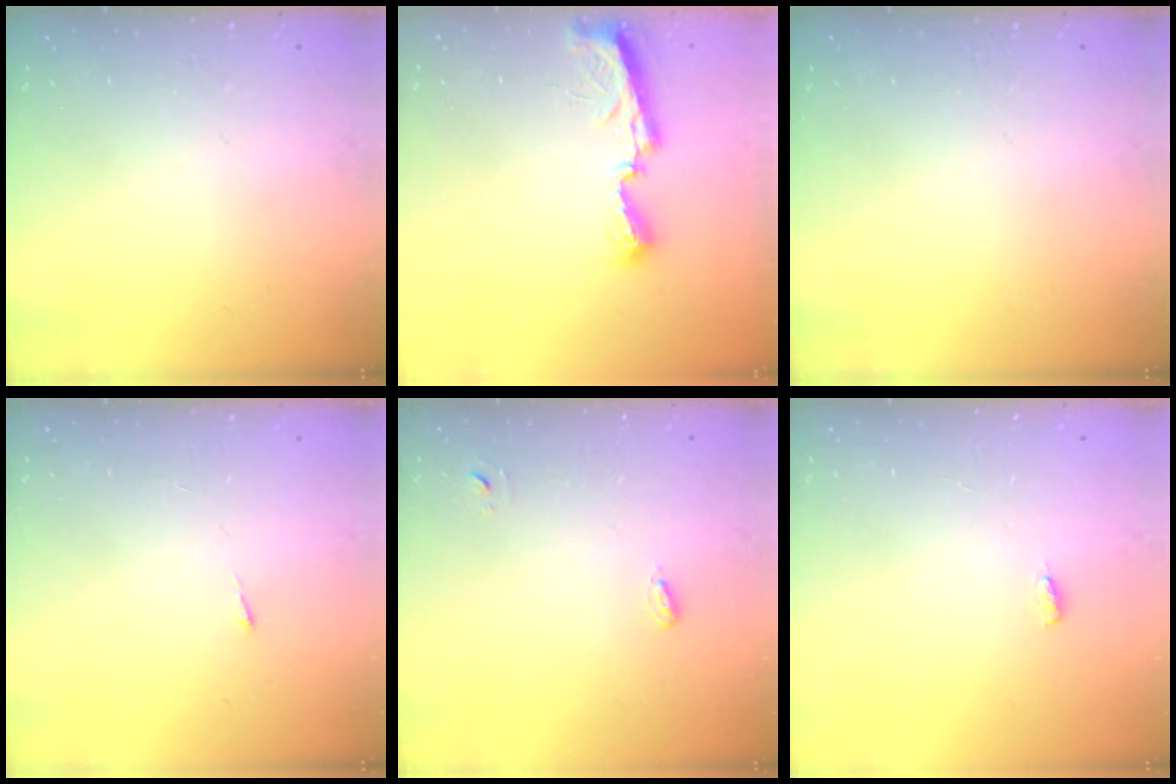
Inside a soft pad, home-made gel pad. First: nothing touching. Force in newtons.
{"total": 7.9, "press": 7.8, "slide": 0.4}
{"total": 0.0}
{"total": 2.6, "press": 2.5, "slide": 0.3}
{"total": 3.2, "press": 2.9, "slide": 1.4}
{"total": 3.7, "press": 3.3, "slide": 1.7}